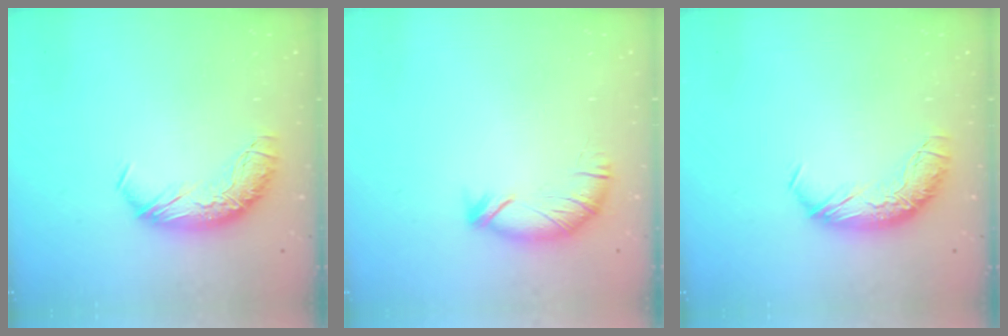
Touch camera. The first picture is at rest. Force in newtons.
{"total": 4.0, "press": 3.9, "slide": 0.8}
{"total": 0.0}